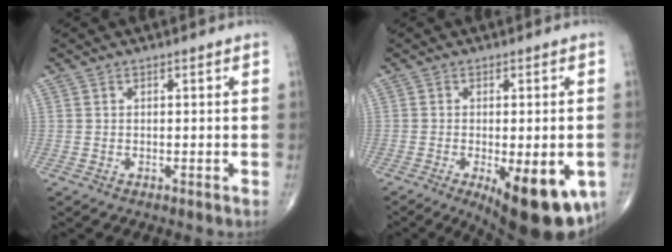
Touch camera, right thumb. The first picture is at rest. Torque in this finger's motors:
{"motor_torque": [2.13, 2.25, 1.06, -1.16, 0.38]}